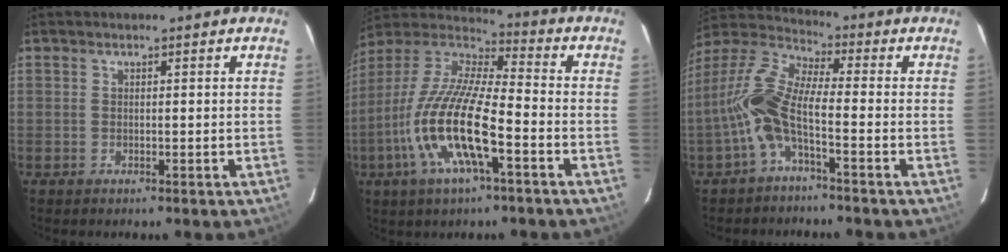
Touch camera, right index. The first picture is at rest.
{"total": 18.0, "force": [-6.6, 4.3, 16.2], "torque": [-0.328, -0.019, -0.135]}
{"total": 10.4, "force": [-3.2, 2.5, 9.6], "torque": [-0.209, 0.011, -0.067]}